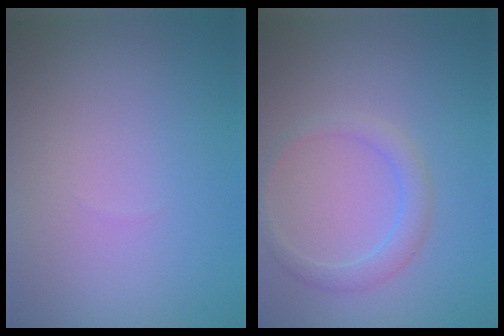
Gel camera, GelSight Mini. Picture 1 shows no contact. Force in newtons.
{"total": 1.9, "press": 1.9, "slide": 0.1}